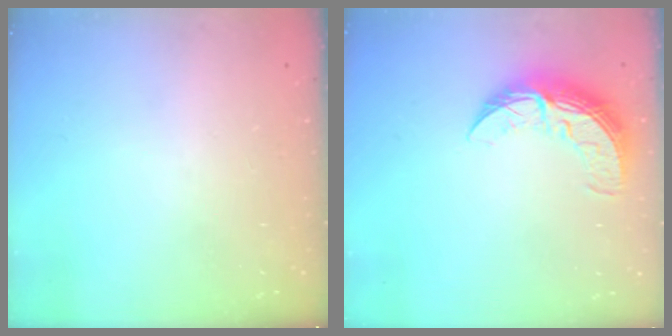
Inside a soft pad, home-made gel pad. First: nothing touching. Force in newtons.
{"total": 11.0, "press": 11.0, "slide": 0.4}